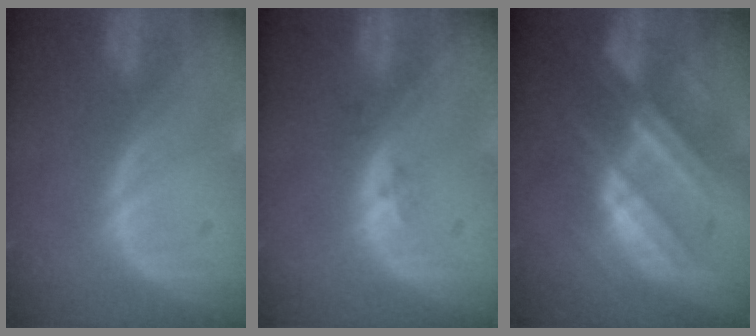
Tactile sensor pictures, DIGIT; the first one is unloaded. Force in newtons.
{"total": 1.6, "press": 1.2, "slide": 1.0}
{"total": 7.4, "press": 7.4, "slide": 0.1}